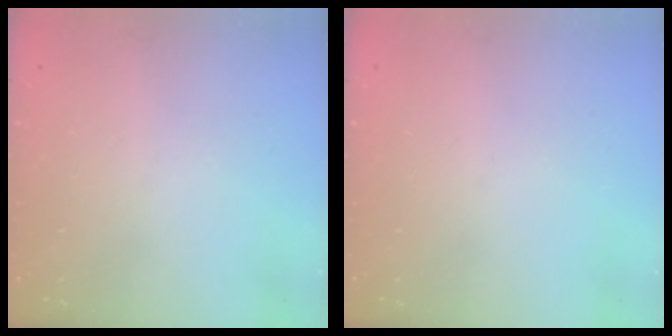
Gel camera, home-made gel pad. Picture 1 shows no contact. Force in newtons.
{"total": 0.0}